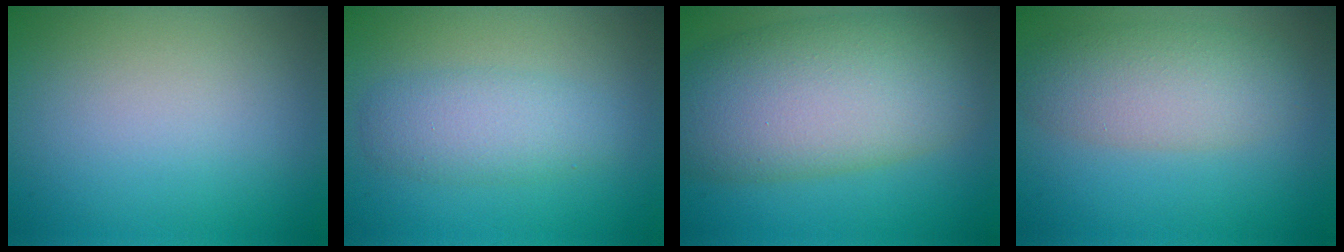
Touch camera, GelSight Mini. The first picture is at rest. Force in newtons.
{"total": 3.5, "press": 3.5, "slide": 0.0}
{"total": 11.4, "press": 11.4, "slide": 0.6}
{"total": 4.9, "press": 4.8, "slide": 0.4}